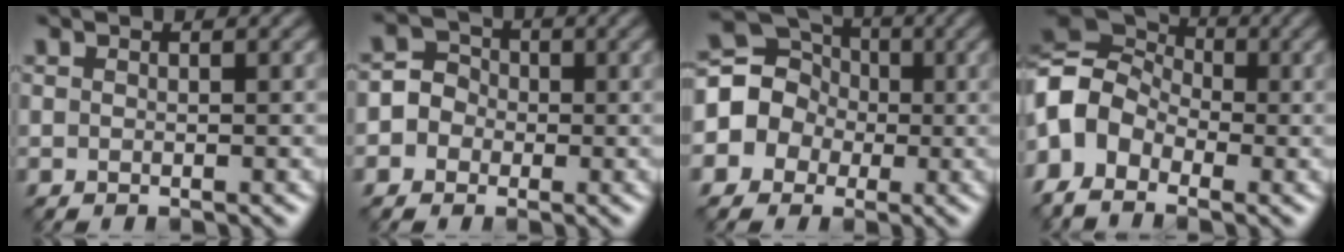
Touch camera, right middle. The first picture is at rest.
{"total": 4.0, "force": [-1.0, 3.8, 0.6], "torque": [0.008, 0.026, -0.033]}
{"total": 7.7, "force": [-0.2, 7.2, 2.5], "torque": [-0.057, 0.050, -0.043]}
{"total": 9.7, "force": [-2.7, 7.5, 5.6], "torque": [-0.133, 0.006, -0.064]}